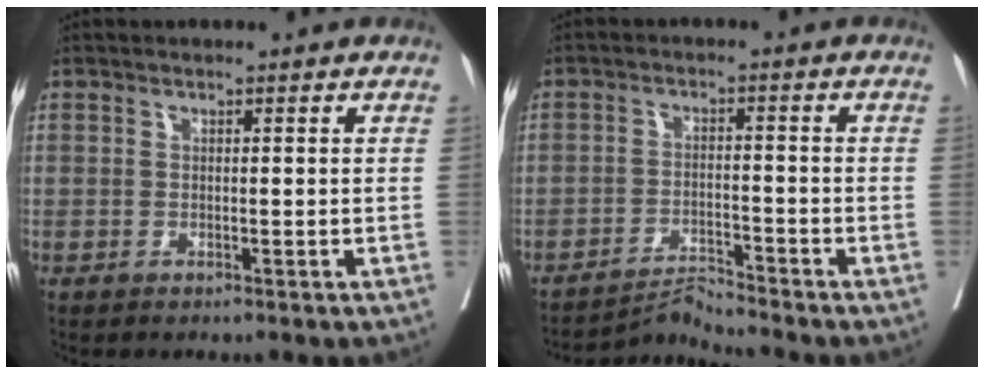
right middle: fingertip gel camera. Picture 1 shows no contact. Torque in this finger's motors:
{"motor_torque": [-0.60, -0.60, -0.32, -0.07]}